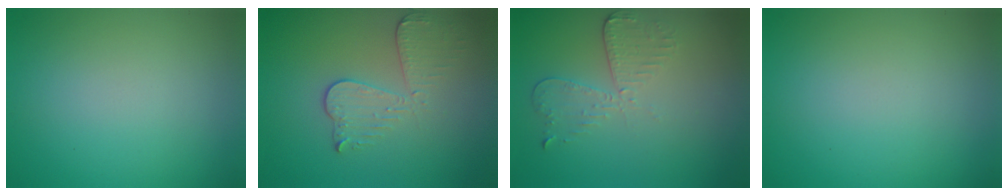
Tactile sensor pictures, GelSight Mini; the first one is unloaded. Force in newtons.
{"total": 3.4, "press": 3.0, "slide": 1.6}
{"total": 2.9, "press": 2.6, "slide": 1.4}
{"total": 0.0}